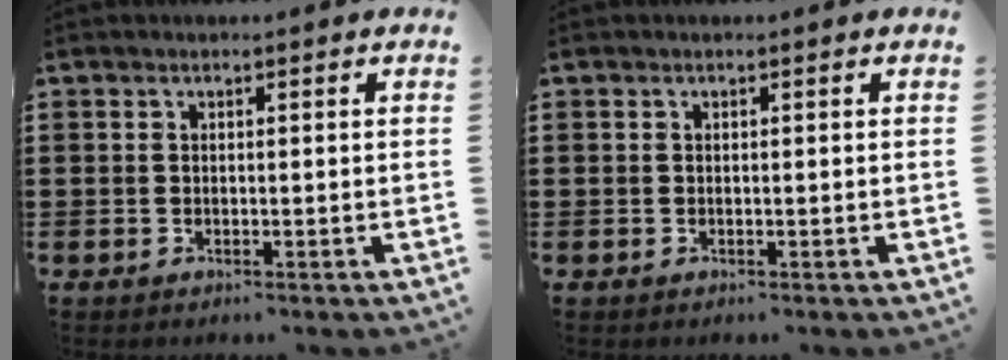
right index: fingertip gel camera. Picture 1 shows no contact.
{"total": 0.0}